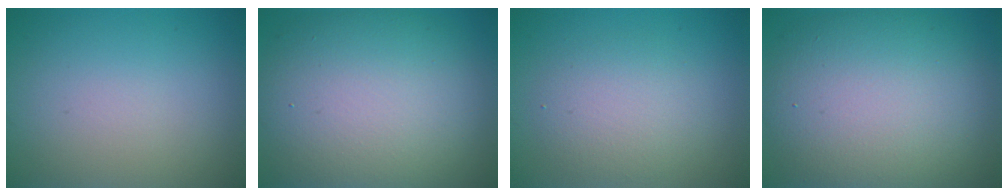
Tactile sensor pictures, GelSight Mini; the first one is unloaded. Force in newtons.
{"total": 12.3, "press": 12.2, "slide": 1.0}
{"total": 2.0, "press": 2.0, "slide": 0.2}
{"total": 11.8, "press": 11.8, "slide": 0.7}